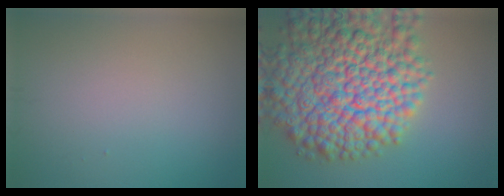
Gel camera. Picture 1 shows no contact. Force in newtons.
{"total": 14.6, "press": 14.6, "slide": 0.8}